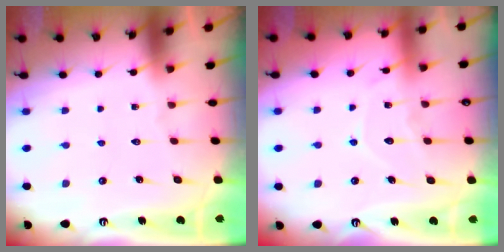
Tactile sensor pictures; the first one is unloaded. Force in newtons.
{"total": 8.0, "press": 8.0, "slide": 0.8}